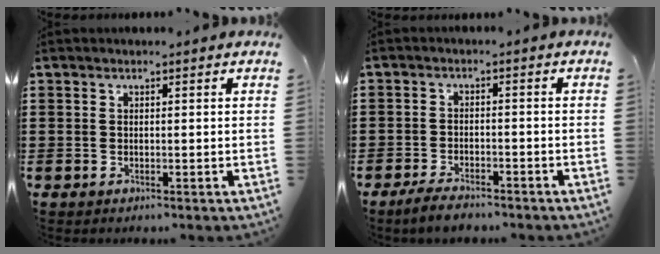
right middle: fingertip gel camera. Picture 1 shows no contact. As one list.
[{"total": 3.2, "force": [-2.9, 0.7, 1.1], "torque": [-0.029, 0.003, -0.060]}]